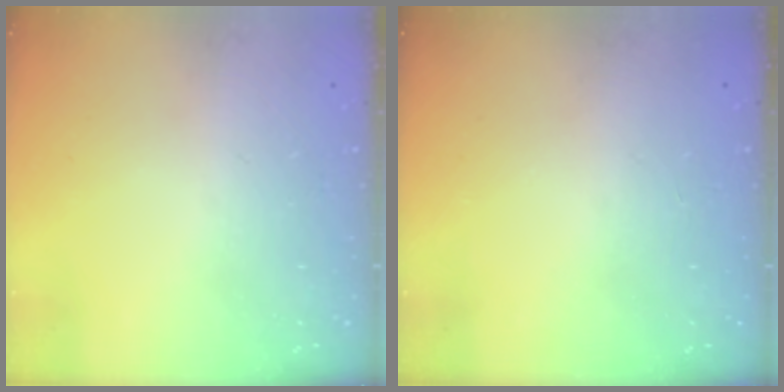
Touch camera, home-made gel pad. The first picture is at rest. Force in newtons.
{"total": 0.0}